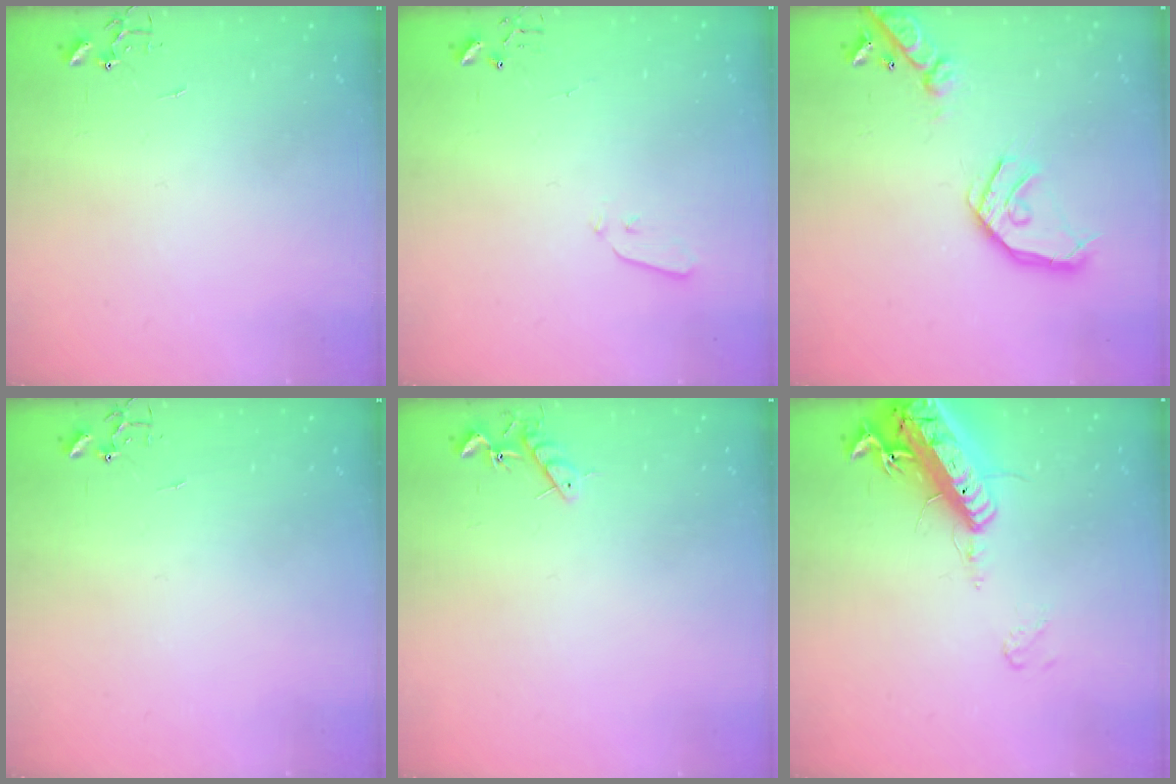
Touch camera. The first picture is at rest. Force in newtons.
{"total": 3.6, "press": 3.6, "slide": 0.5}
{"total": 17.3, "press": 17.0, "slide": 2.8}
{"total": 0.0}
{"total": 7.0, "press": 6.9, "slide": 0.9}
{"total": 18.9, "press": 18.5, "slide": 3.7}